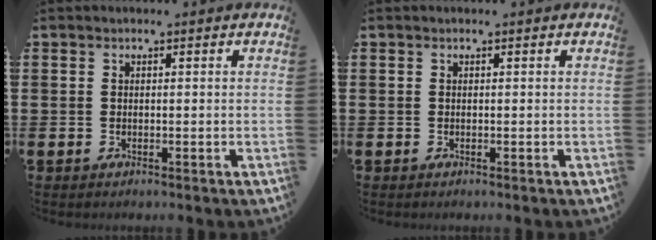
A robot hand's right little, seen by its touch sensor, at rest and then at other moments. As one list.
[{"total": 0.0}]